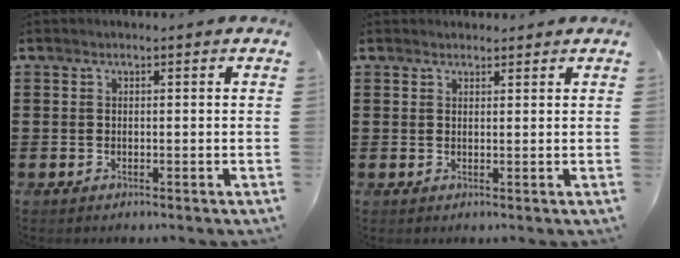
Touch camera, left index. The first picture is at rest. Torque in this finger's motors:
{"motor_torque": [0.19, 0.13, -0.49, -0.09]}